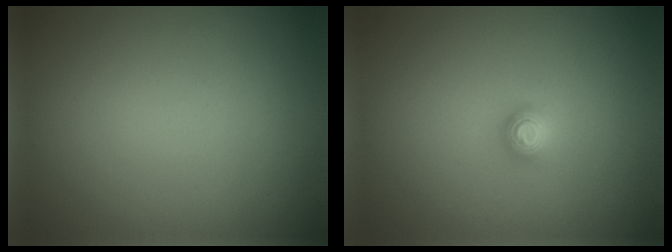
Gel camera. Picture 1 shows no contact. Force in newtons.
{"total": 1.5, "press": 1.5, "slide": 0.2}